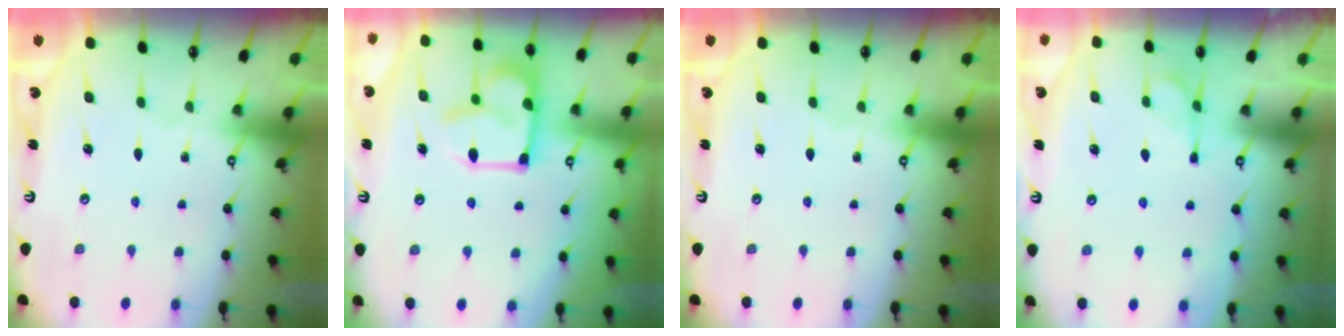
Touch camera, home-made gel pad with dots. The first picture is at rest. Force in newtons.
{"total": 13.6, "press": 13.5, "slide": 1.1}
{"total": 0.0}
{"total": 5.6, "press": 5.4, "slide": 1.4}